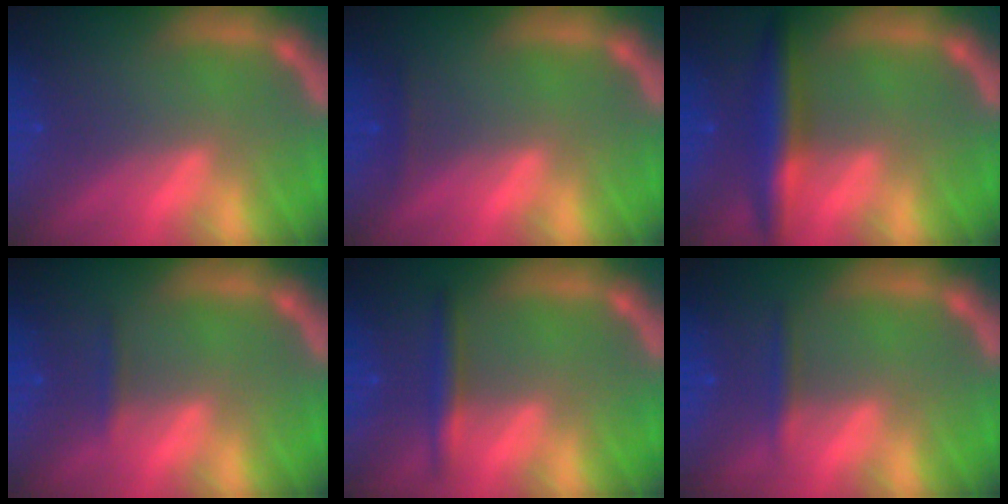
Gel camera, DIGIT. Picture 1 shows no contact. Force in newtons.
{"total": 0.9}
{"total": 5.0}
{"total": 0.9}
{"total": 2.4}
{"total": 1.4}